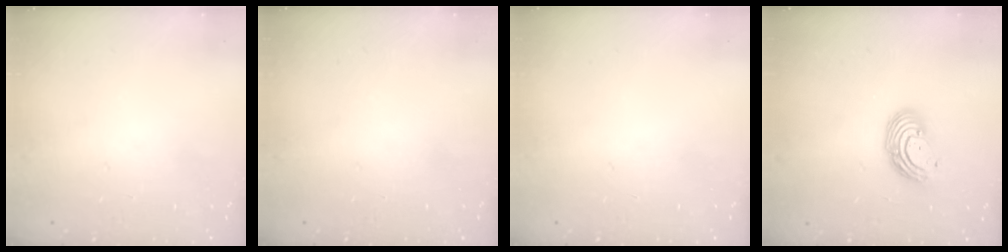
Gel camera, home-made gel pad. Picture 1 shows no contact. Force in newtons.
{"total": 0.0}
{"total": 0.0}
{"total": 9.0, "press": 8.8, "slide": 1.7}